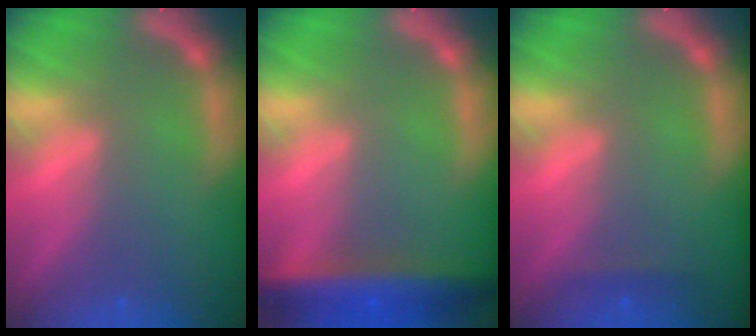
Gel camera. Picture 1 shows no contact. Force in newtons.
{"total": 6.9}
{"total": 0.9}